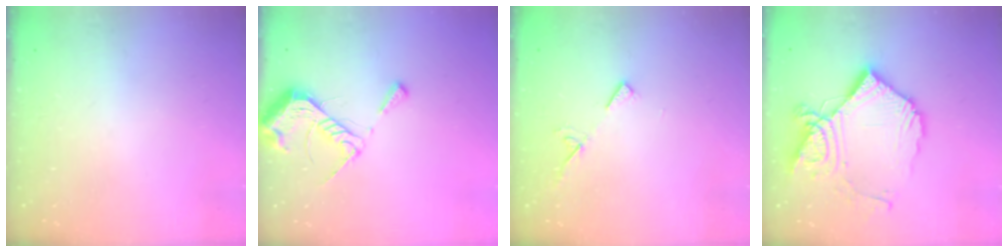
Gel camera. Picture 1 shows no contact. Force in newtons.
{"total": 10.0, "press": 10.0, "slide": 0.7}
{"total": 6.2, "press": 6.2, "slide": 0.7}
{"total": 17.5, "press": 17.4, "slide": 2.0}